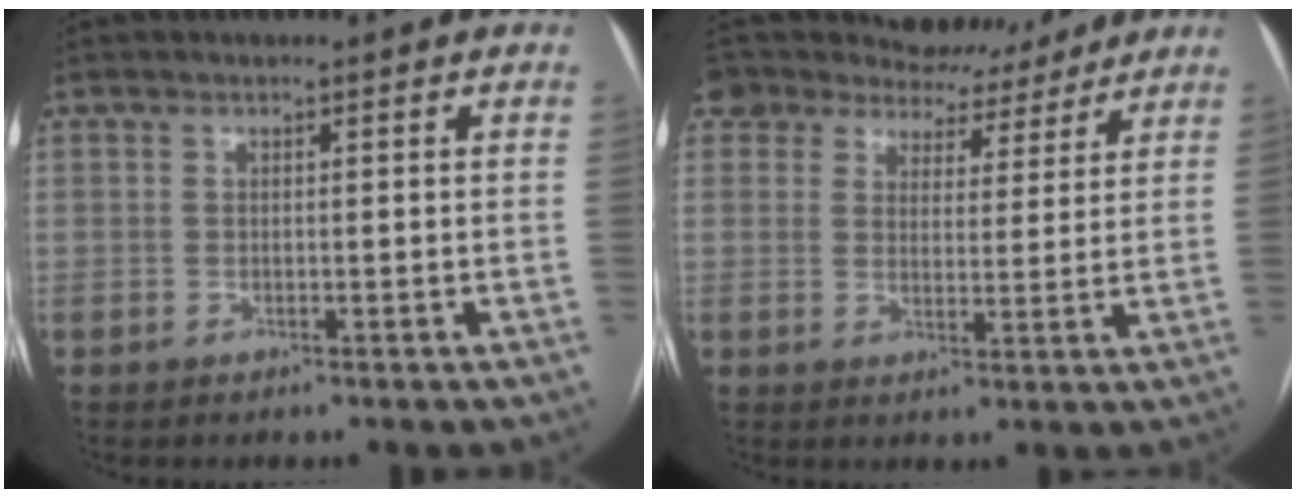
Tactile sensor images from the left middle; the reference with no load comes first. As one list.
[{"total": 17.0, "force": [15.4, 6.0, 3.9], "torque": [-0.070, 0.021, 0.207]}]